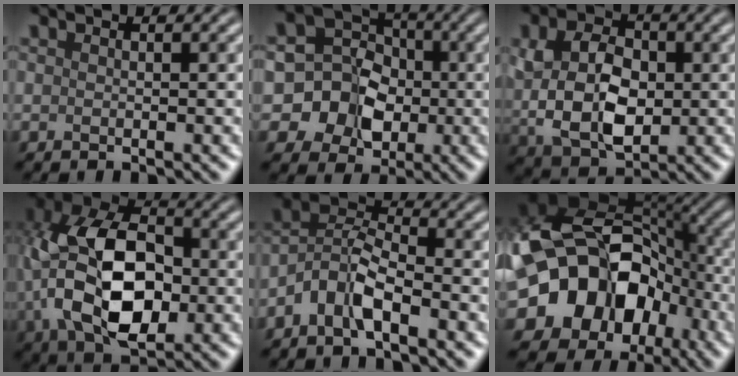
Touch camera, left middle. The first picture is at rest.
{"total": 8.2, "force": [-1.5, 7.5, 3.0], "torque": [-0.042, 0.019, -0.048]}
{"total": 7.5, "force": [0.4, 5.2, 5.4], "torque": [-0.114, -0.003, 0.009]}
{"total": 11.7, "force": [-0.9, 7.4, 9.0], "torque": [-0.176, 0.005, -0.021]}
{"total": 4.6, "force": [-2.5, 1.8, 3.4], "torque": [-0.068, 0.013, -0.058]}
{"total": 16.1, "force": [-4.2, 12.9, 8.7], "torque": [-0.158, -0.008, -0.071]}